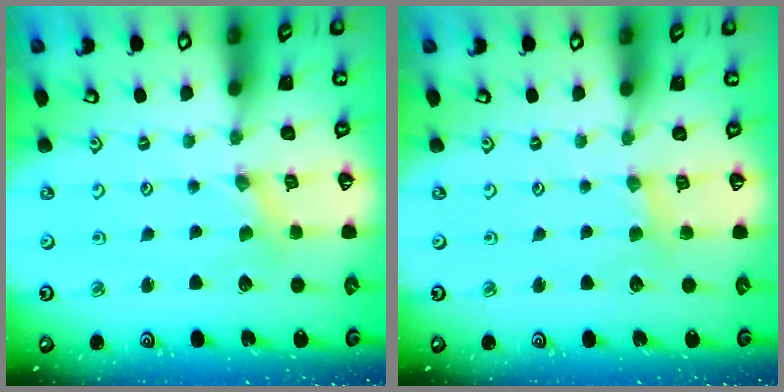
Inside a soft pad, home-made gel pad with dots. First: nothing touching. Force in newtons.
{"total": 2.8, "press": 2.8, "slide": 0.3}